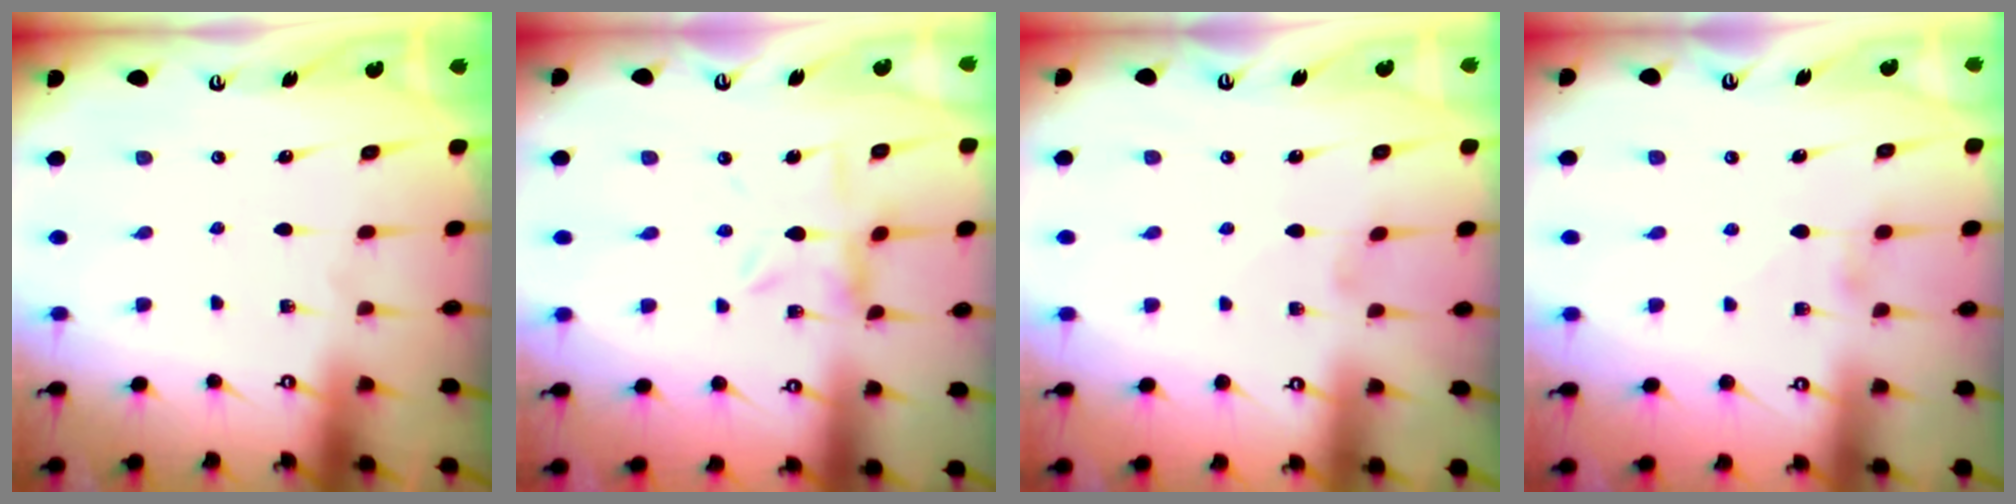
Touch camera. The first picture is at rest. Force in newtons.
{"total": 5.8, "press": 5.7, "slide": 0.6}
{"total": 0.0}
{"total": 0.7, "press": 0.6, "slide": 0.3}